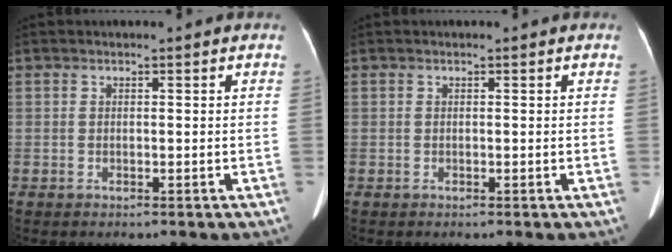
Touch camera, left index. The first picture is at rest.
{"total": 0.0}